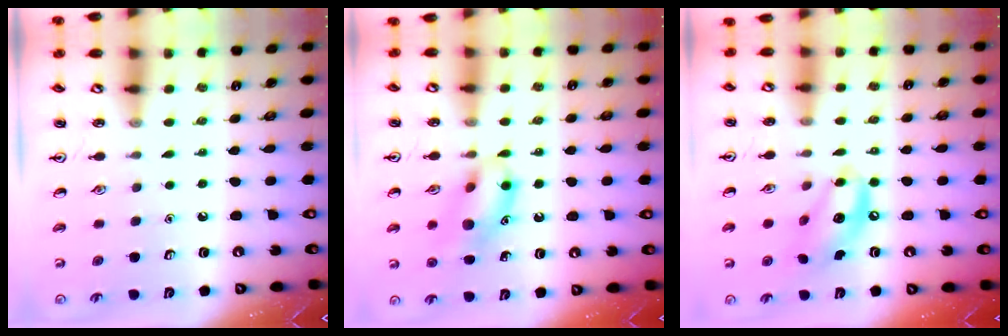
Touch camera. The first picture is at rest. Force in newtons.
{"total": 13.1, "press": 13.1, "slide": 1.1}
{"total": 12.1, "press": 11.8, "slide": 3.0}